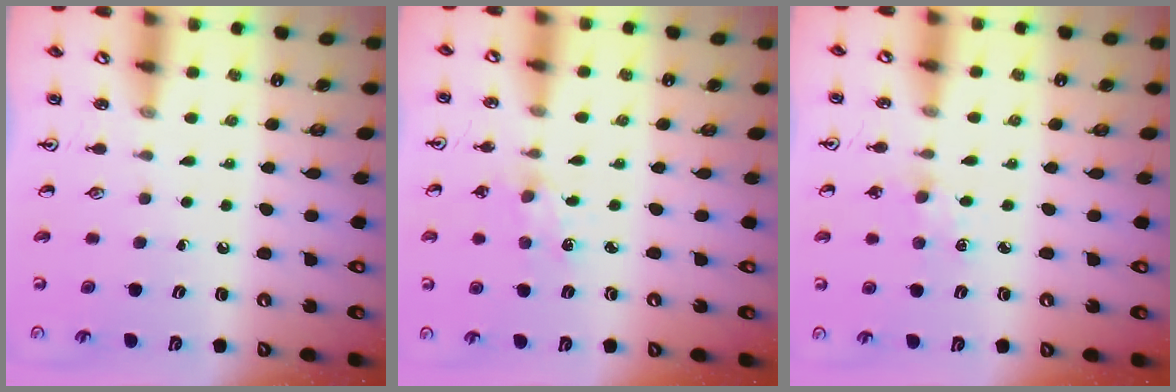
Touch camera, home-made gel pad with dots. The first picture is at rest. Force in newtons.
{"total": 2.9, "press": 2.9, "slide": 0.4}
{"total": 3.7, "press": 3.7, "slide": 0.5}